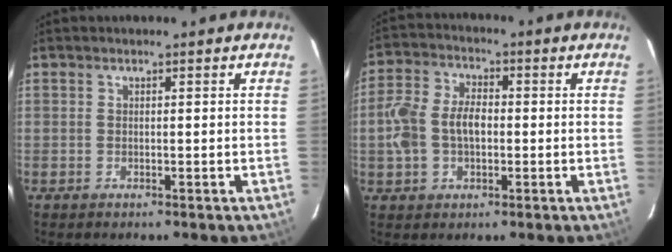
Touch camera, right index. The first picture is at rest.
{"total": 9.3, "force": [-0.9, 6.2, 6.8], "torque": [-0.147, 0.017, -0.015]}